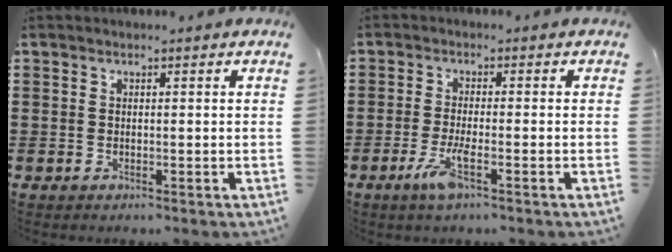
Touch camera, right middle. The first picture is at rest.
{"total": 4.5, "force": [-2.1, 0.5, 4.0], "torque": [-0.086, -0.015, -0.041]}